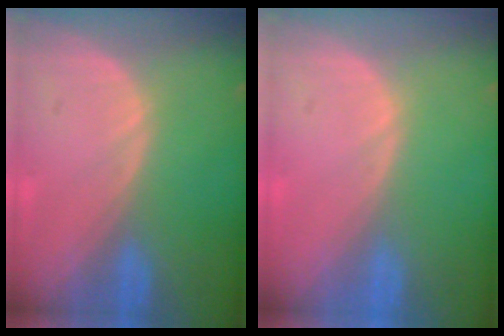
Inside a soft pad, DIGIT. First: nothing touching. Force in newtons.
{"total": 0.0}